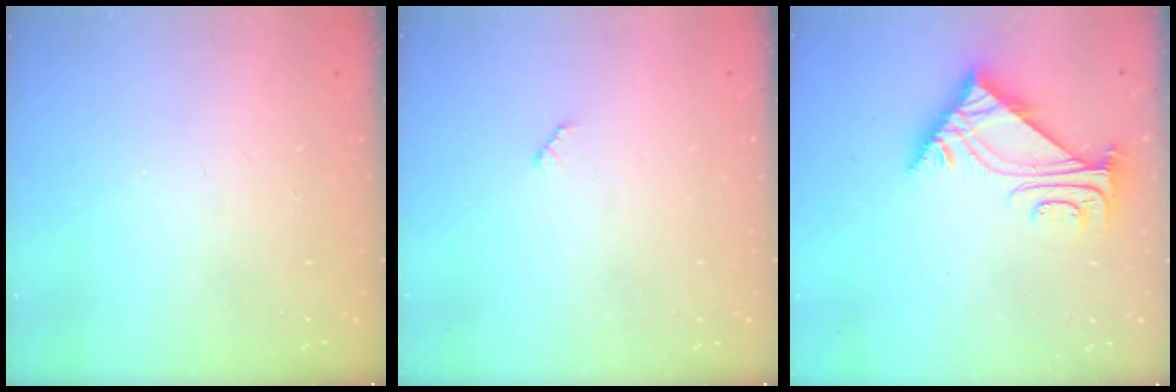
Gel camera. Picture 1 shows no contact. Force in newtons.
{"total": 2.5, "press": 2.4, "slide": 0.4}
{"total": 5.5, "press": 5.4, "slide": 0.9}